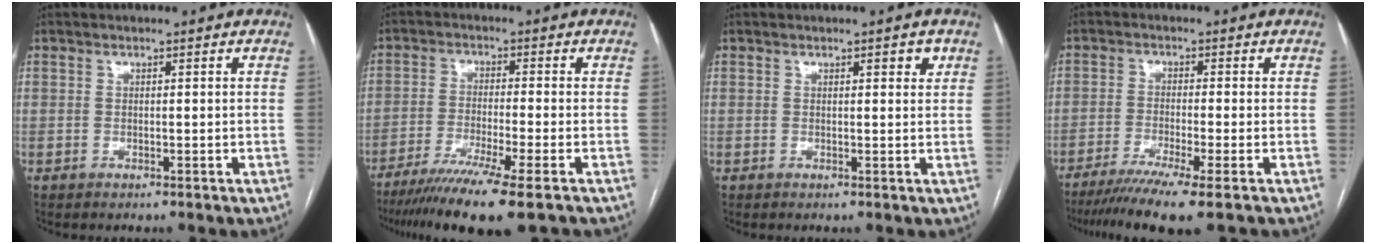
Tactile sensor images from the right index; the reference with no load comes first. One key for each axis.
{"total": 12.4, "fx": -9.1, "fy": -1.0, "fz": 8.4, "tx": -0.136, "ty": -0.034, "tz": -0.144}
{"total": 1.7, "fx": 0.9, "fy": 0.5, "fz": 1.3, "tx": -0.015, "ty": 0.000, "tz": 0.009}
{"total": 9.3, "fx": -6.9, "fy": -1.1, "fz": 6.2, "tx": -0.092, "ty": -0.025, "tz": -0.108}